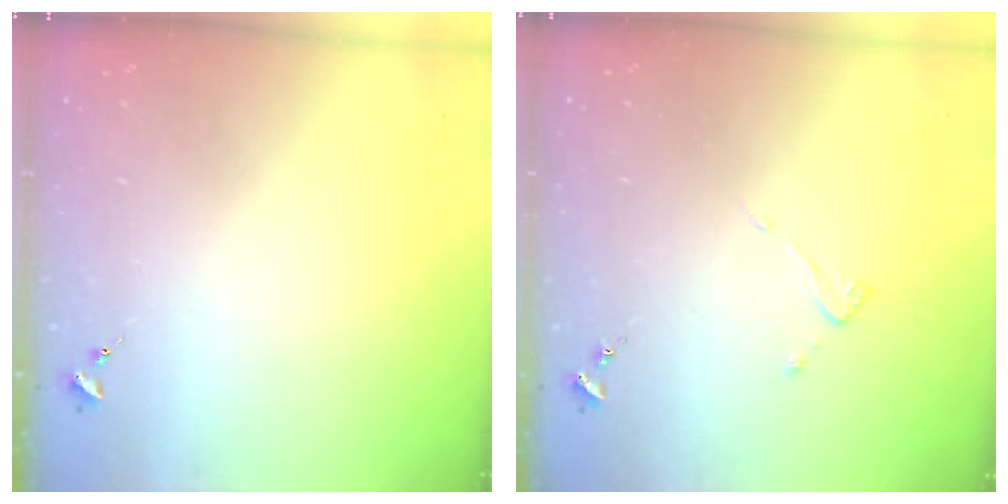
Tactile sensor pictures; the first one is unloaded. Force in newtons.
{"total": 3.6, "press": 3.6, "slide": 0.3}